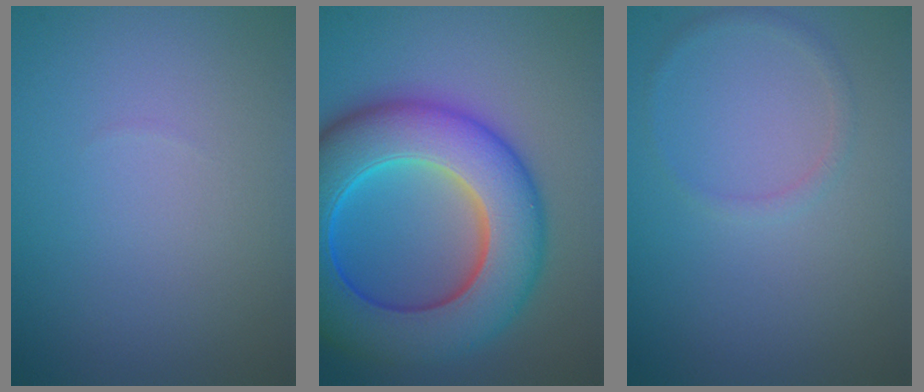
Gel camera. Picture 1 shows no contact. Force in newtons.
{"total": 12.7, "press": 12.7, "slide": 0.3}
{"total": 1.0, "press": 1.0, "slide": 0.0}